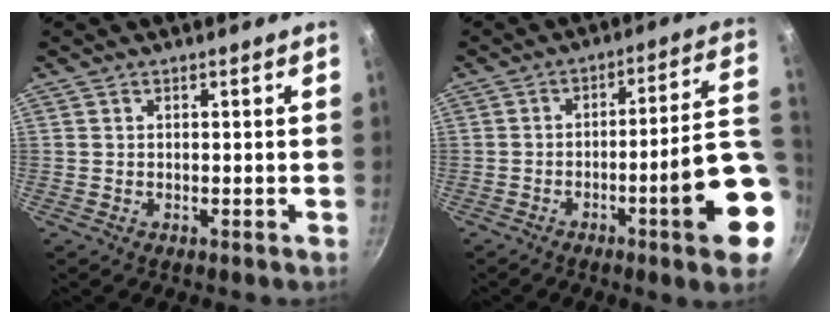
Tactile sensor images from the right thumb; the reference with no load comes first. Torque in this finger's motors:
{"motor_torque": [2.23, 2.07, 1.83, -0.82, 0.43]}